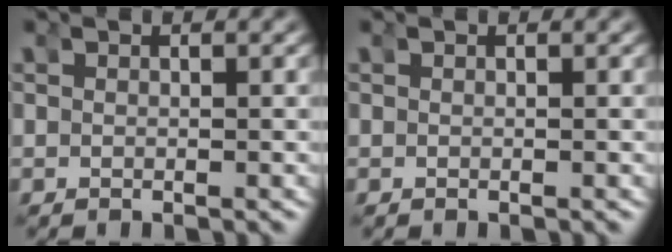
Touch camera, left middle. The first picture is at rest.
{"total": 0.0}